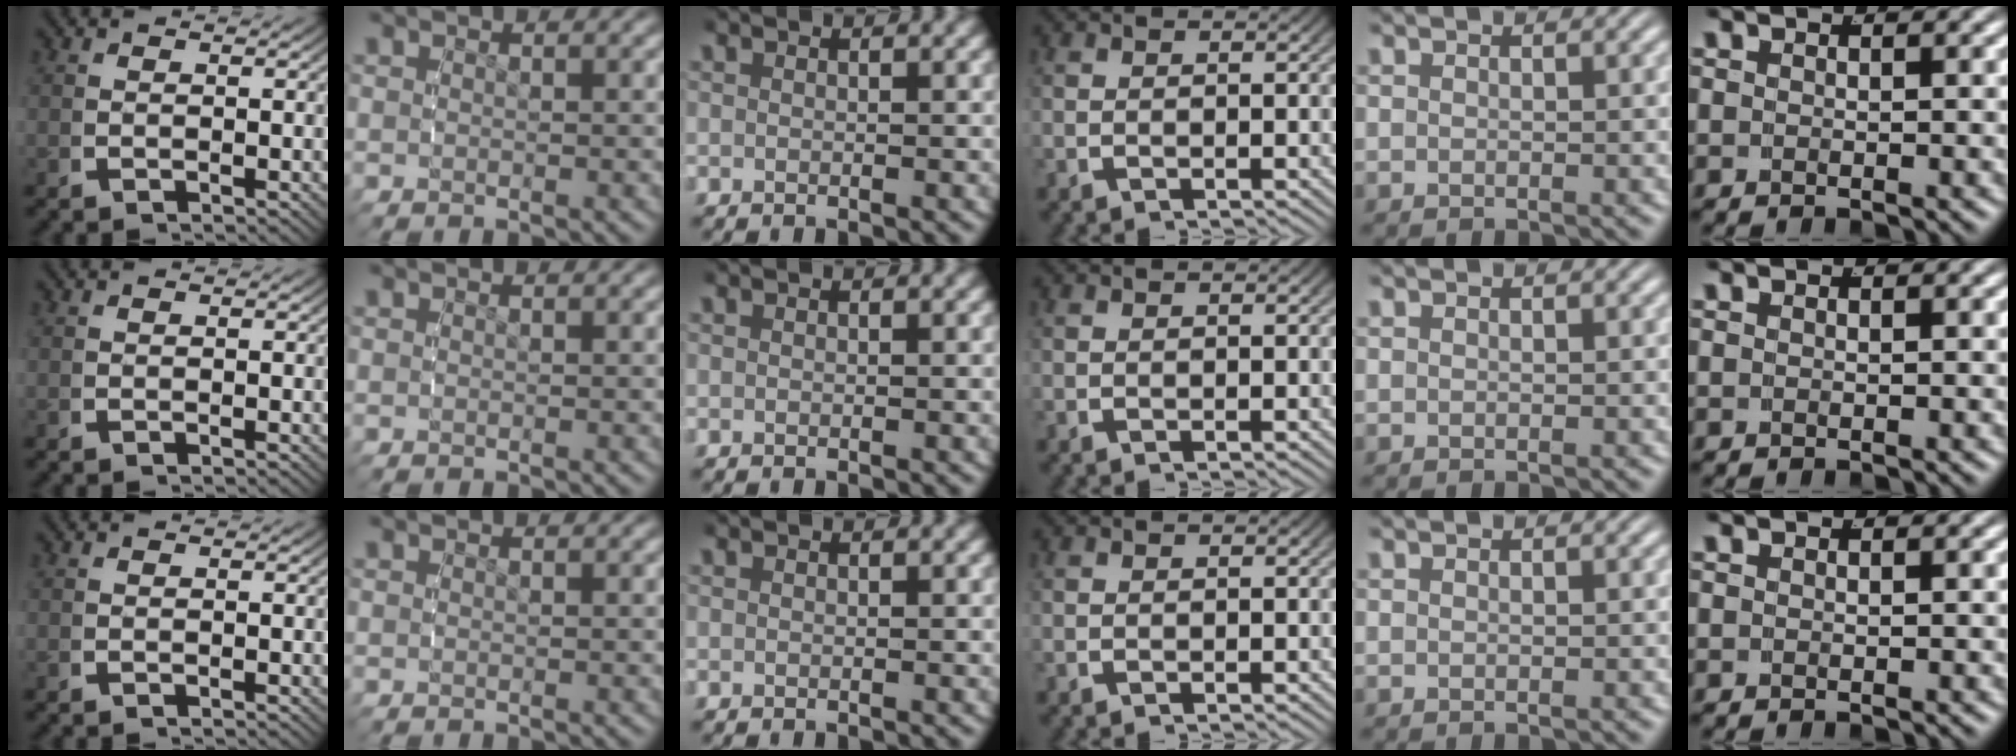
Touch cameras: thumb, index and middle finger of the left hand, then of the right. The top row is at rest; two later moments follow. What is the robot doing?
{"motion": "reach", "object": "plastic wrap"}